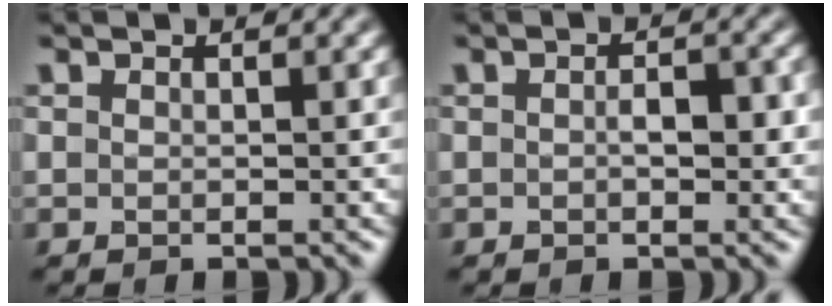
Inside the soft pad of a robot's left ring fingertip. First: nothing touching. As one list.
[{"total": 2.3, "force": [-0.1, 1.1, 2.0], "torque": [-0.029, 0.001, -0.003]}]